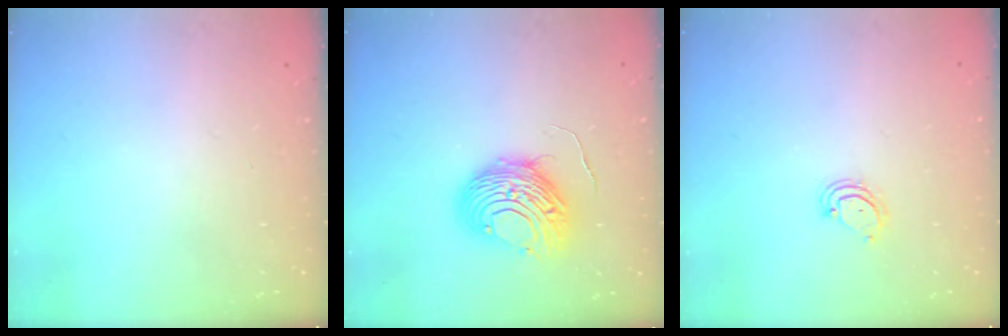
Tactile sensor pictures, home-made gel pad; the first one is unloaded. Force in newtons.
{"total": 11.0, "press": 11.0, "slide": 1.0}
{"total": 4.2, "press": 4.1, "slide": 0.5}